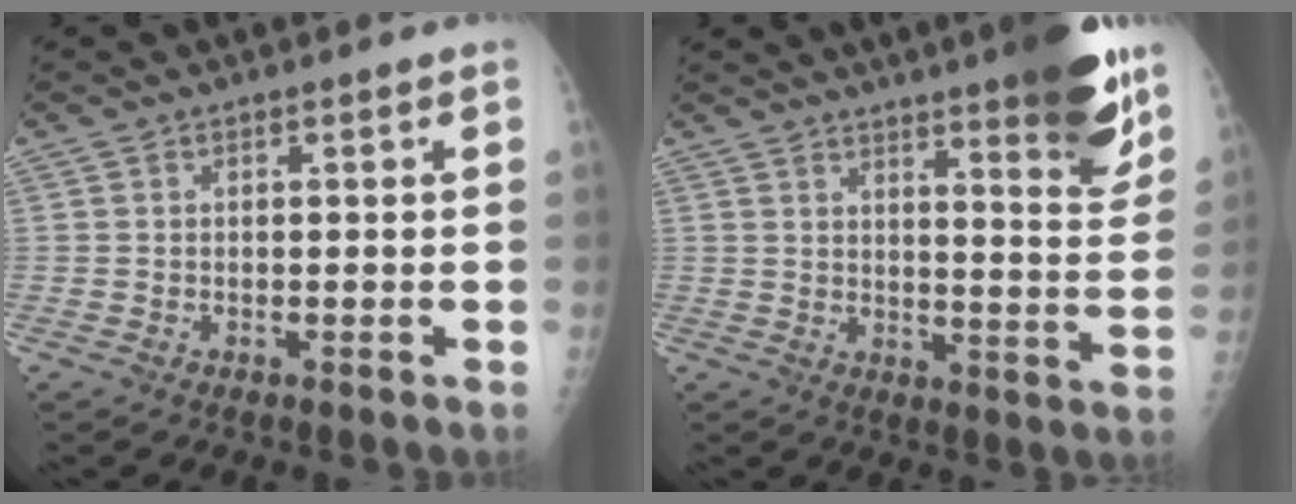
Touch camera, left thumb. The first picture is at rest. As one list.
[{"total": 15.1, "force": [10.3, 2.5, 10.8], "torque": [-0.123, -0.063, 0.138]}]